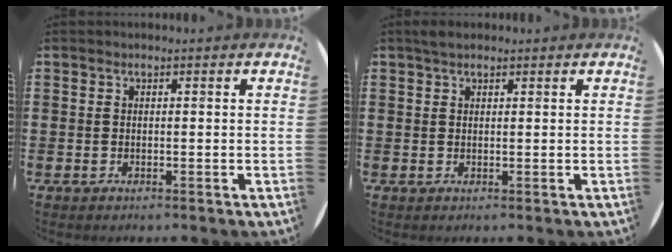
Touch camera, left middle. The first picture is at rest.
{"total": 1.4, "force": [1.2, 0.7, 0.4], "torque": [-0.002, 0.002, 0.020]}